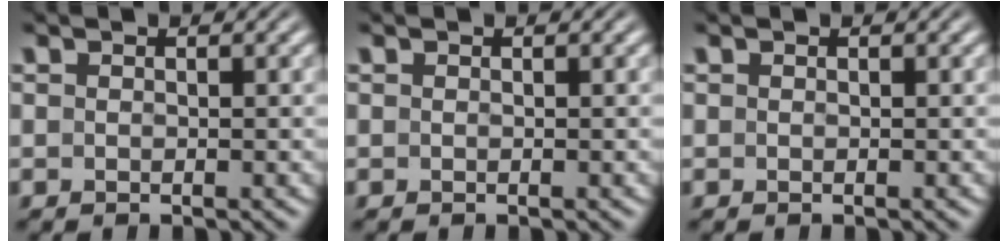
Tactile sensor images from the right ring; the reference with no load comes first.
{"total": 0.0}
{"total": 0.0}